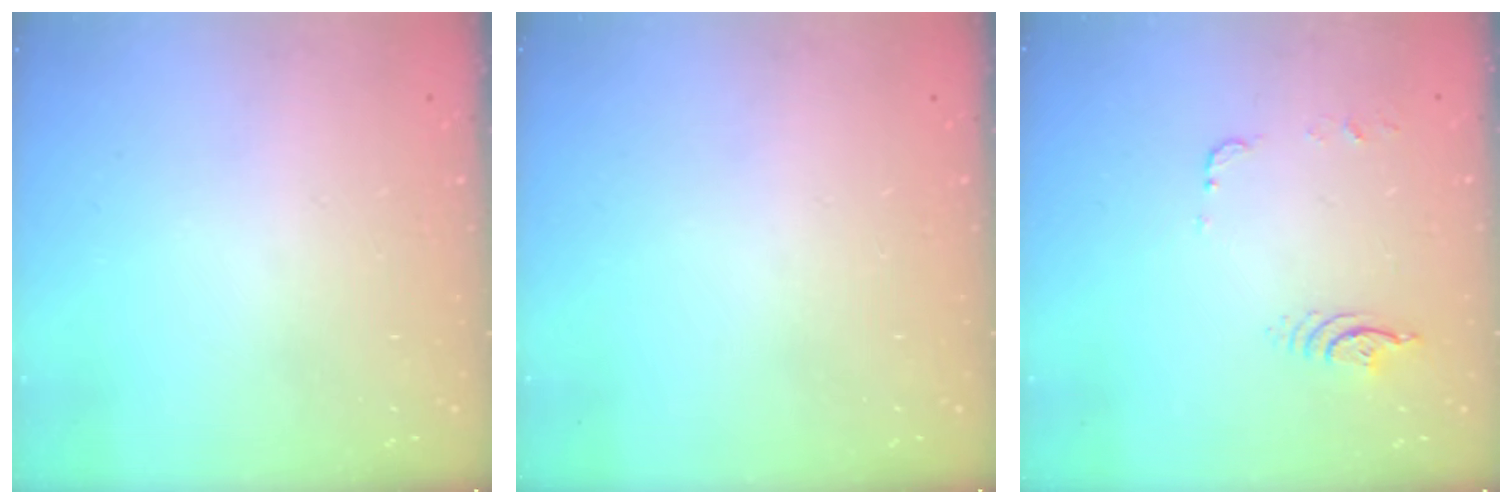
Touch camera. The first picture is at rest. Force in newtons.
{"total": 0.0}
{"total": 5.2, "press": 5.1, "slide": 1.1}